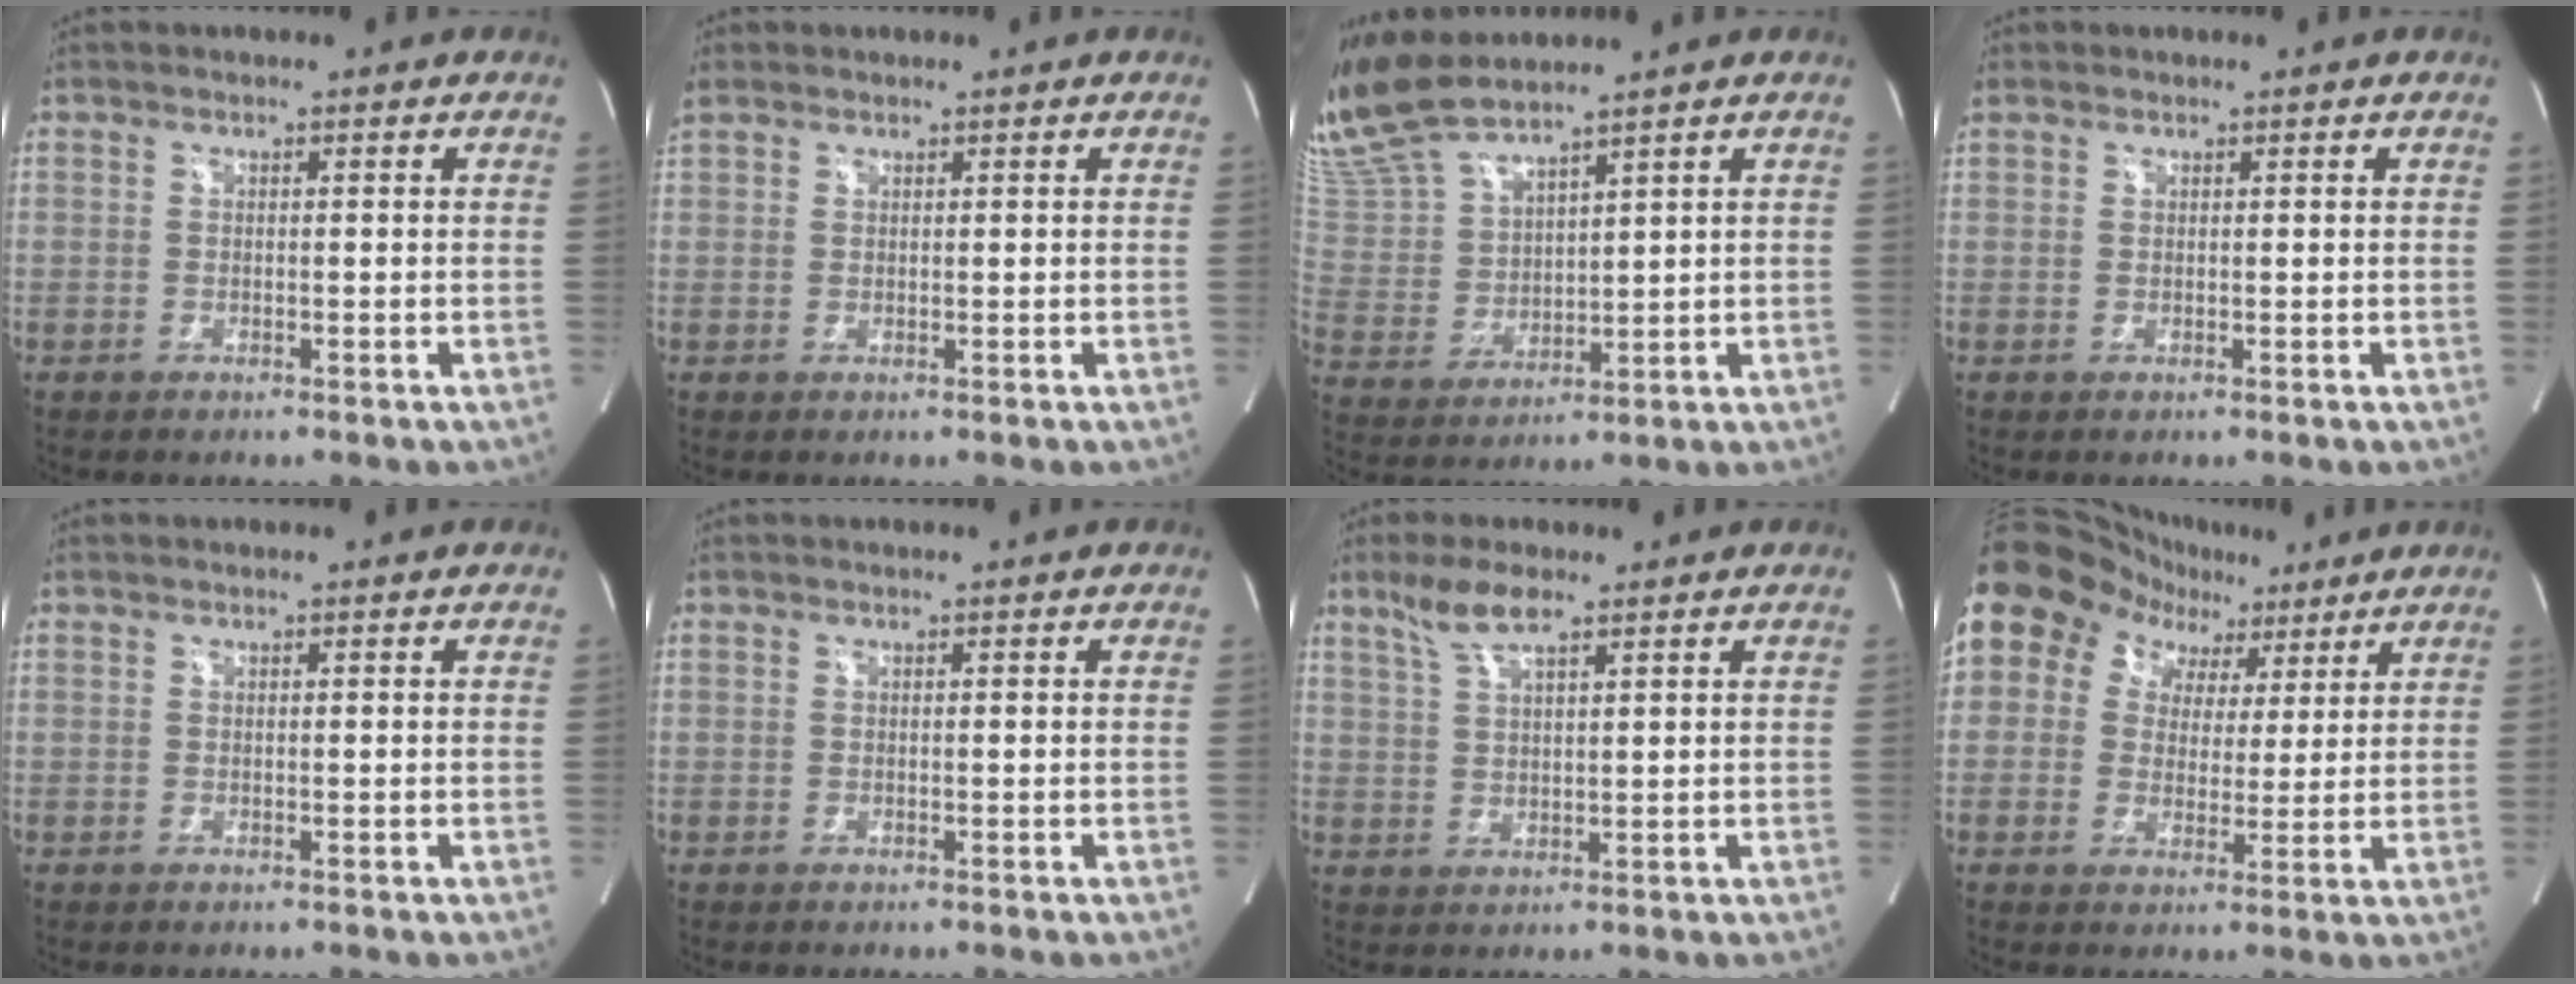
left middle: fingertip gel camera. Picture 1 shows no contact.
{"total": 1.9, "force": [1.6, 1.0, 0.4], "torque": [-0.019, 0.018, 0.036]}
{"total": 10.5, "force": [9.8, 0.7, 3.9], "torque": [-0.103, 0.010, 0.214]}
{"total": 1.3, "force": [1.0, 0.7, 0.1], "torque": [-0.008, 0.016, 0.022]}
{"total": 0.0}
{"total": 0.0}
{"total": 5.2, "force": [3.7, 0.9, 3.6], "torque": [-0.081, 0.009, 0.076]}
{"total": 13.8, "force": [7.9, 10.3, 4.5], "torque": [-0.072, 0.057, 0.122]}